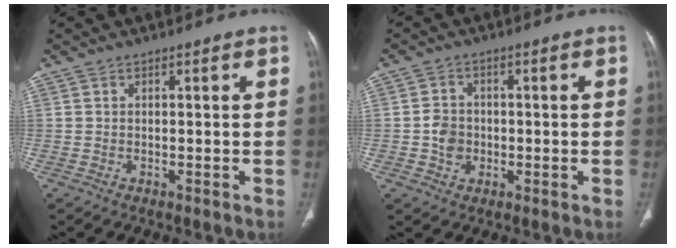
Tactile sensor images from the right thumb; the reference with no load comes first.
{"total": 4.4, "force": [-0.7, 3.8, 2.2], "torque": [-0.026, 0.008, -0.015]}